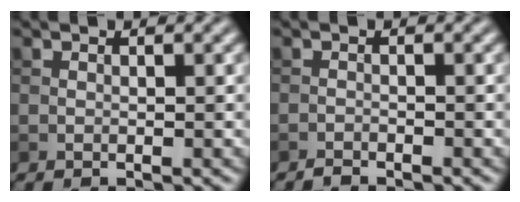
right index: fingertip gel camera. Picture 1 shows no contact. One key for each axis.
{"total": 0.9, "fx": -0.9, "fy": 0.1, "fz": 0.1, "tx": 0.000, "ty": 0.002, "tz": -0.019}